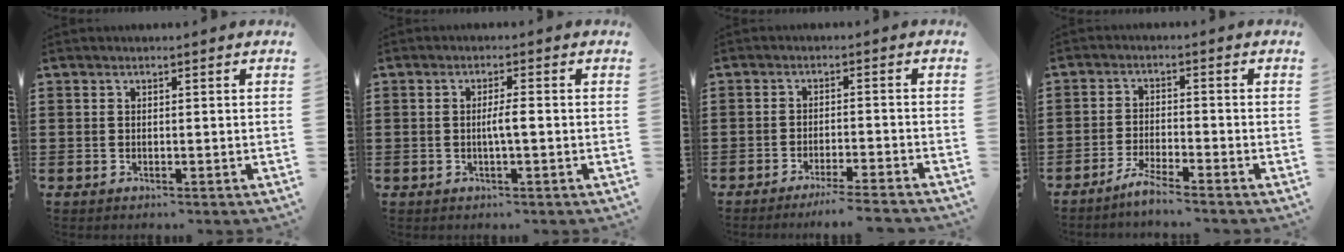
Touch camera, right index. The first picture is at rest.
{"total": 2.5, "force": [-0.3, 0.0, 2.5], "torque": [-0.045, -0.005, -0.008]}
{"total": 3.4, "force": [-3.0, -0.6, 1.4], "torque": [-0.022, -0.006, -0.059]}
{"total": 3.5, "force": [-3.2, -0.4, 1.4], "torque": [-0.032, -0.002, -0.063]}